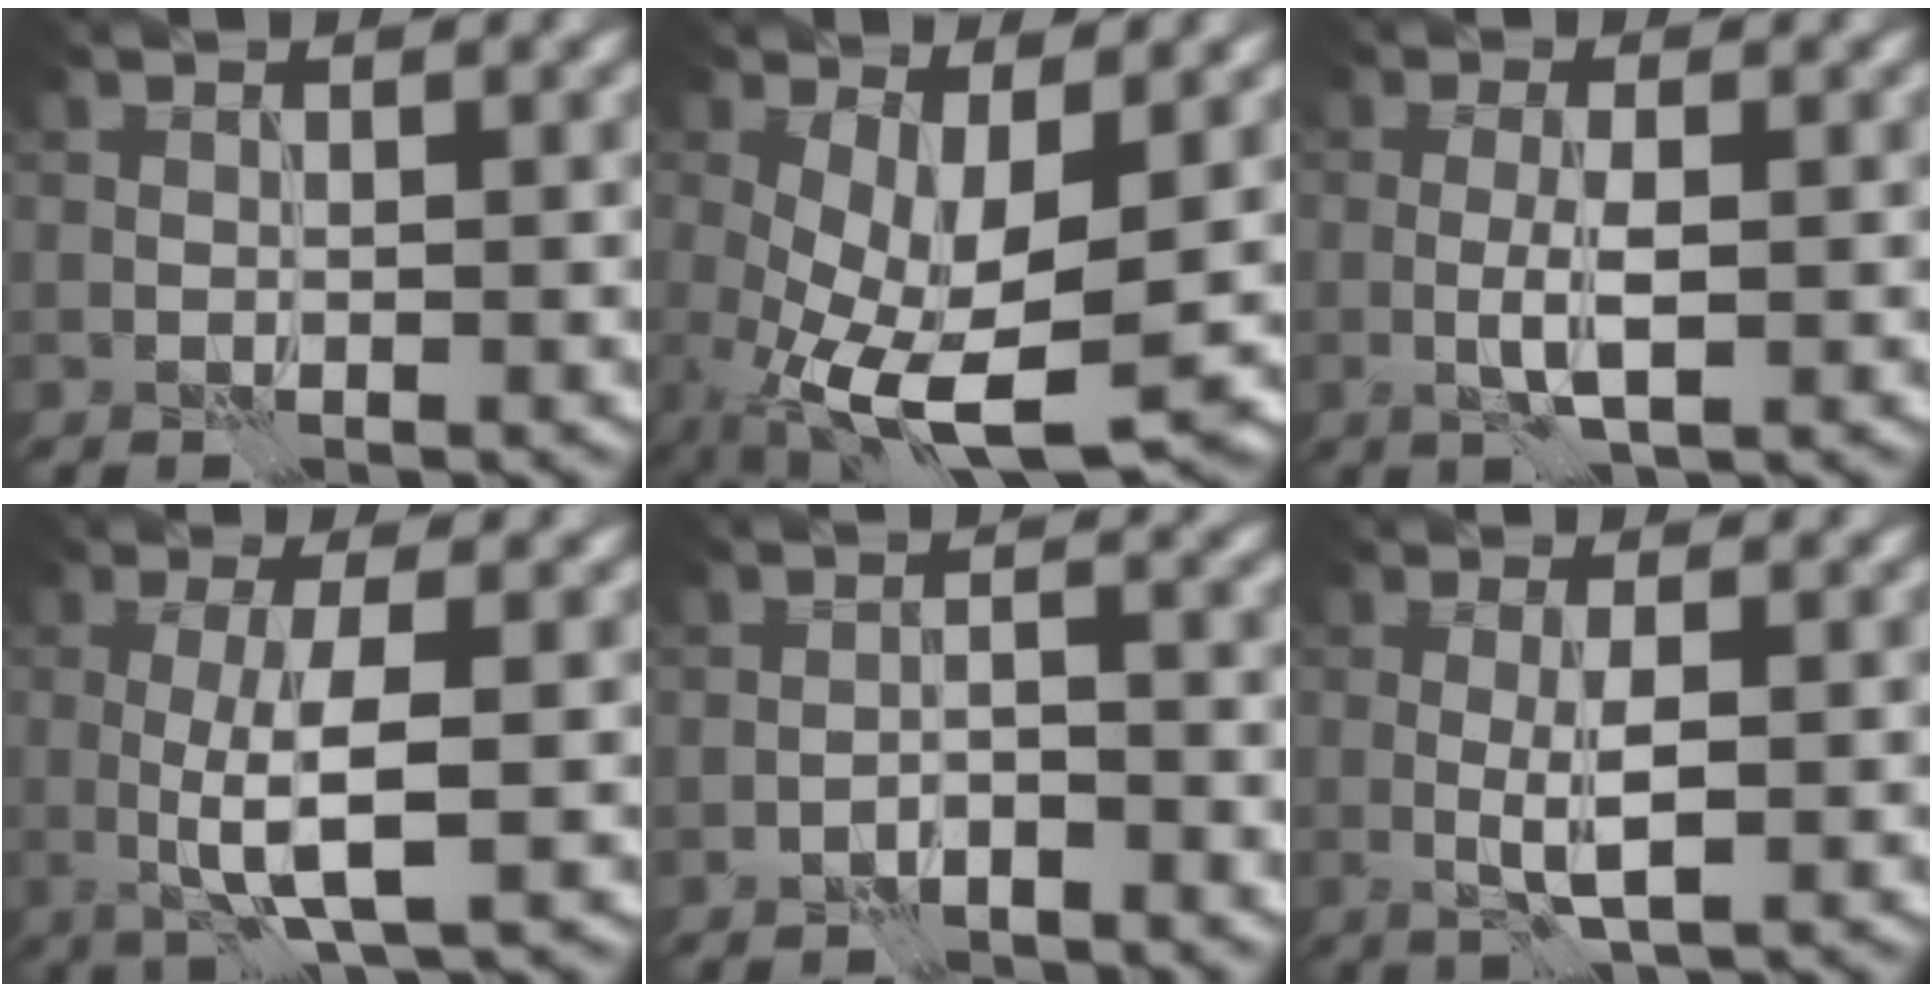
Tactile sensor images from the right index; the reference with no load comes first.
{"total": 9.0, "force": [-2.3, 3.4, 8.0], "torque": [-0.166, -0.021, -0.031]}
{"total": 2.5, "force": [-0.5, 0.4, 2.4], "torque": [-0.050, -0.002, -0.011]}
{"total": 4.8, "force": [-0.4, 0.8, 4.7], "torque": [-0.087, -0.004, -0.009]}
{"total": 2.2, "force": [-1.9, 0.5, 1.1], "torque": [-0.016, 0.008, -0.038]}
{"total": 2.7, "force": [-0.4, 0.3, 2.6], "torque": [-0.052, -0.003, -0.006]}